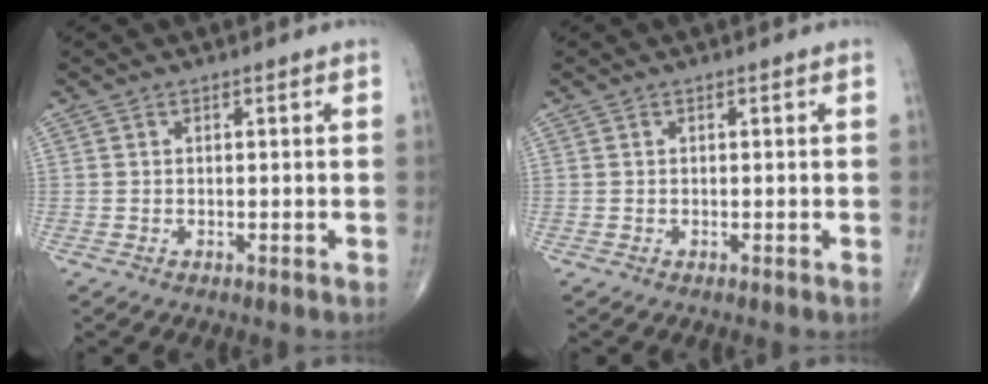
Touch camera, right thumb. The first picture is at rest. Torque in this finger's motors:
{"motor_torque": [0.00, 0.00, 0.00, 0.00, 0.00]}